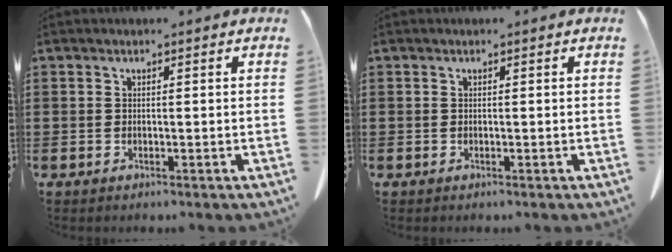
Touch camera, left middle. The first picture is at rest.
{"total": 0.0}